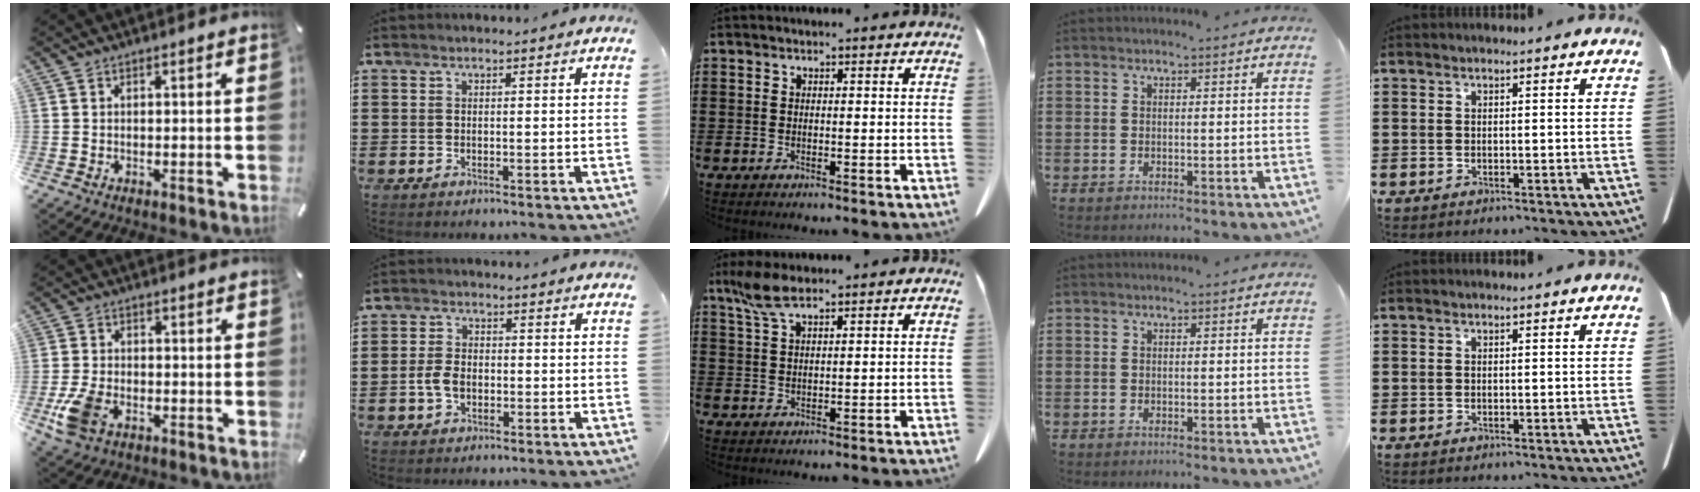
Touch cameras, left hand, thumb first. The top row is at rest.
{"thumb": {"total": 7.6, "force": [-3.3, 4.8, 4.9], "torque": [-0.121, 0.005, -0.062]}, "index": {"total": 3.9, "force": [-0.9, 2.5, 2.8], "torque": [-0.076, -0.003, -0.022]}, "middle": {"total": 5.3, "force": [3.3, 1.5, 3.8], "torque": [-0.090, 0.001, 0.059]}}